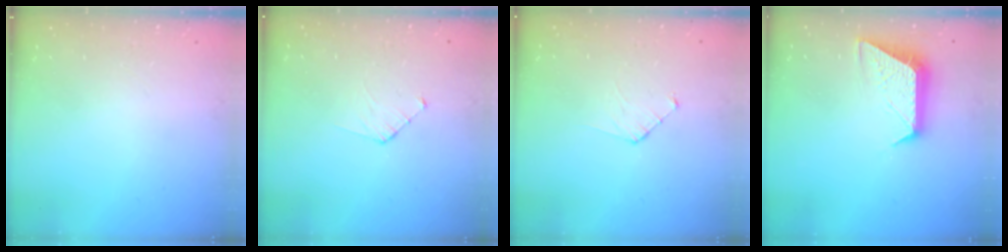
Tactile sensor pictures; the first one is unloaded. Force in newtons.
{"total": 3.7, "press": 3.7, "slide": 0.4}
{"total": 3.8, "press": 3.8, "slide": 0.3}
{"total": 10.1, "press": 10.1, "slide": 0.0}